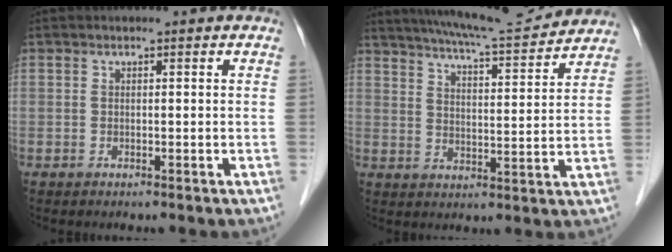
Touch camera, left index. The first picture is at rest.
{"total": 13.8, "force": [12.9, 0.5, 4.7], "torque": [-0.081, 0.006, 0.185]}